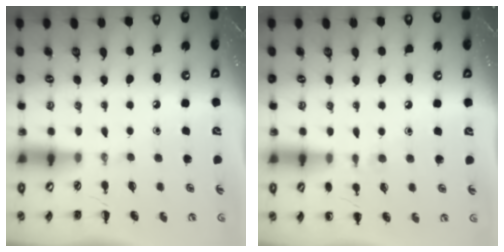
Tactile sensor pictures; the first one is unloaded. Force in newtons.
{"total": 6.2, "press": 5.9, "slide": 1.9}